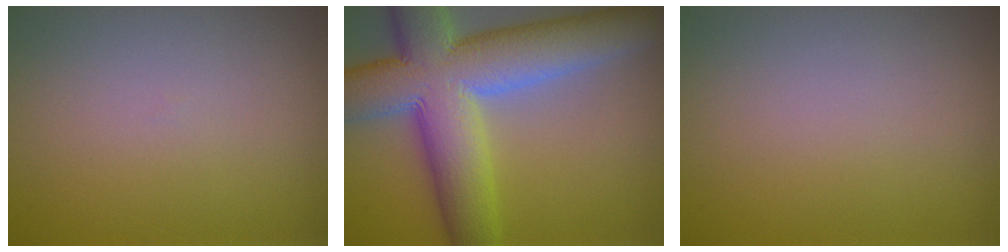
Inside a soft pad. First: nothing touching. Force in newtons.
{"total": 12.5, "press": 12.5, "slide": 0.7}
{"total": 0.0}